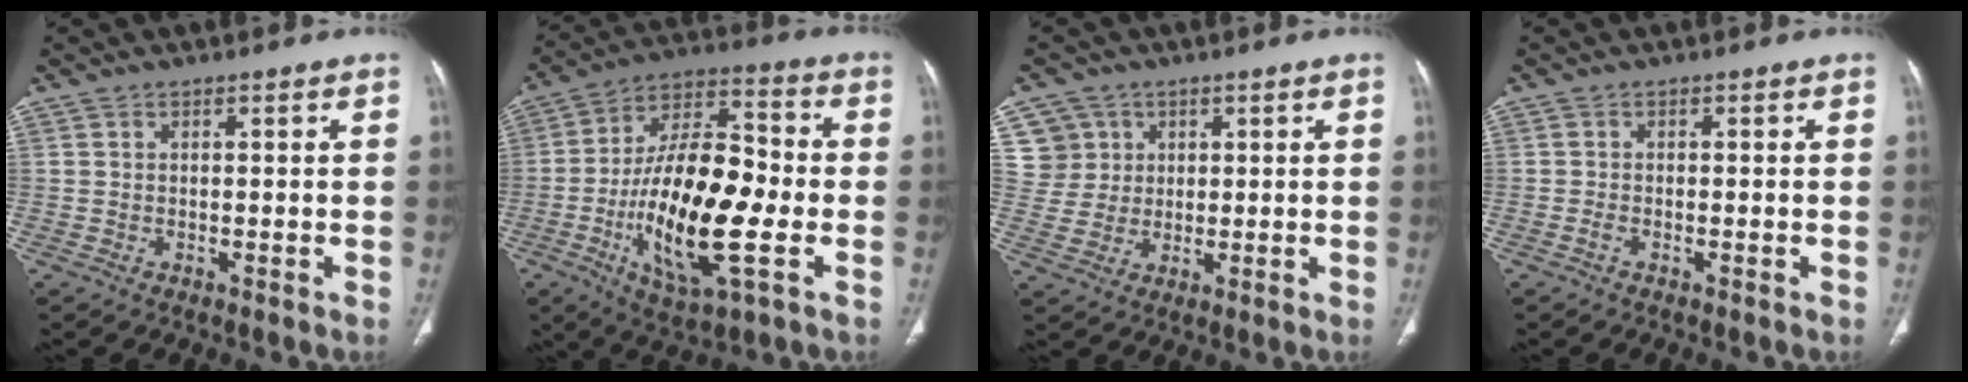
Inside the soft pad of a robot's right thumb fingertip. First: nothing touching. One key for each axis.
{"total": 22.8, "fx": -4.8, "fy": 8.7, "fz": 20.5, "tx": -0.363, "ty": 0.020, "tz": -0.078}
{"total": 6.3, "fx": 2.2, "fy": 5.9, "fz": 0.3, "tx": 0.026, "ty": -0.007, "tz": 0.044}
{"total": 0.7, "fx": -0.5, "fy": 0.2, "fz": 0.4, "tx": -0.011, "ty": 0.002, "tz": -0.013}